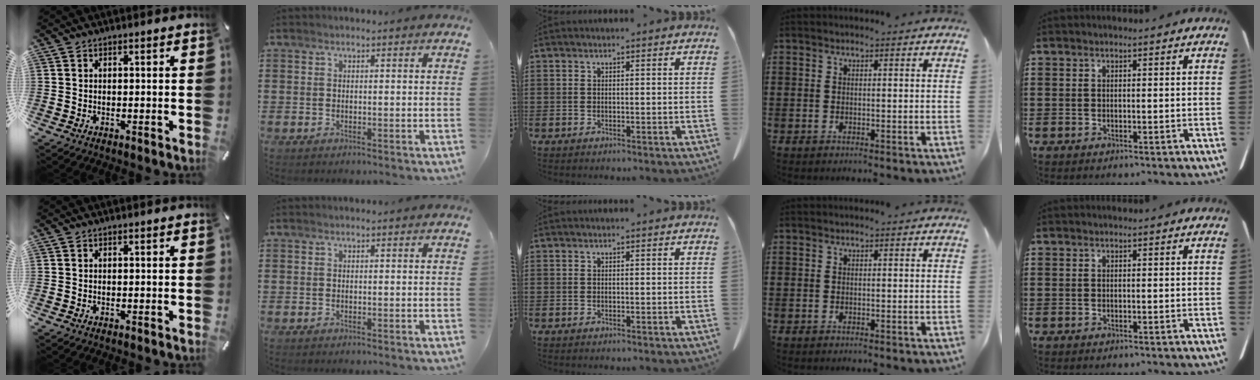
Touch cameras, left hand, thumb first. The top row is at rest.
{}